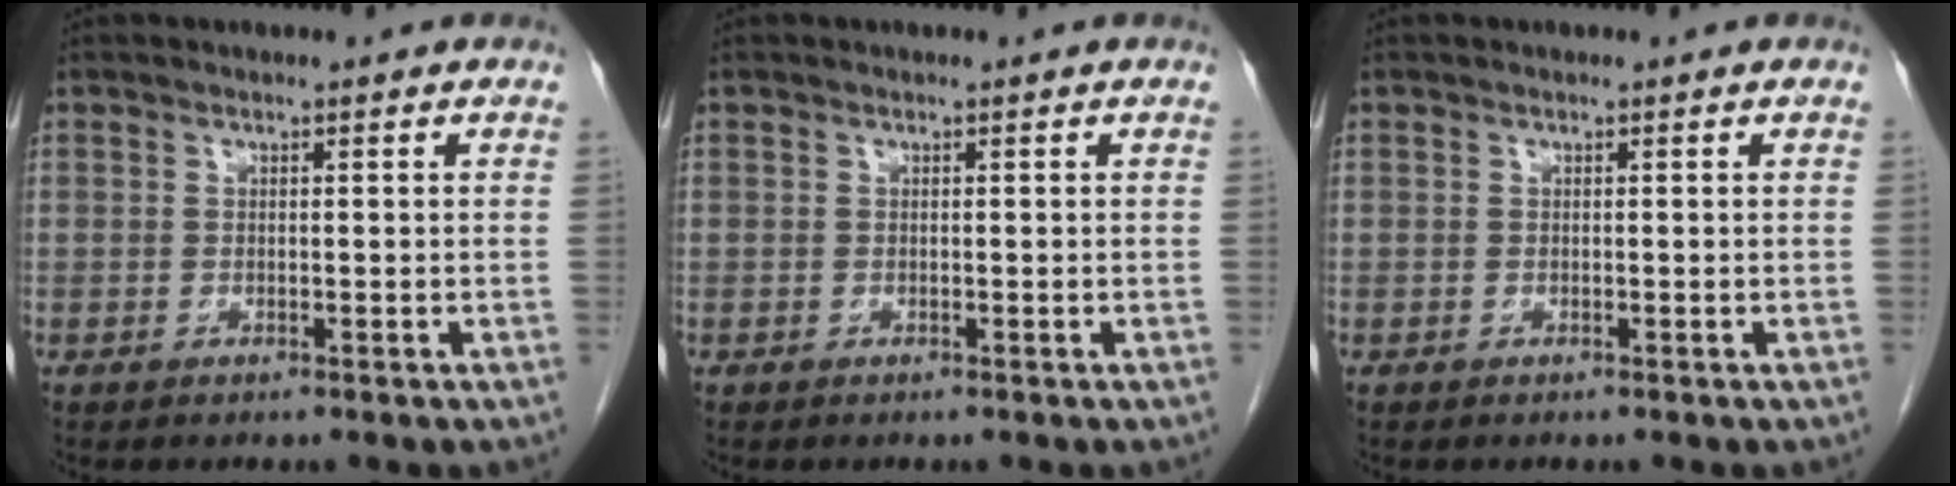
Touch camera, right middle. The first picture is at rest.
{"total": 0.0}
{"total": 0.0}